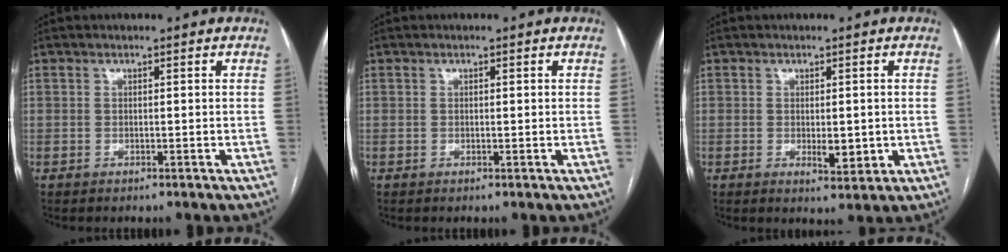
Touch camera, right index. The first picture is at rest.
{"total": 0.6, "force": [0.1, 0.2, 0.5], "torque": [-0.005, 0.001, 0.002]}
{"total": 3.6, "force": [-0.4, 1.5, 3.2], "torque": [-0.046, -0.006, 0.001]}